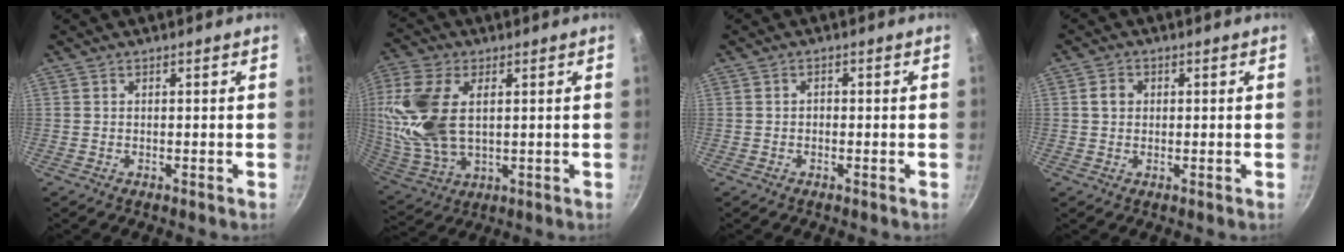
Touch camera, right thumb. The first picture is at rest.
{"total": 17.3, "force": [2.5, 9.9, 14.0], "torque": [-0.319, -0.005, 0.055]}
{"total": 0.9, "force": [-0.2, 0.7, 0.5], "torque": [0.000, 0.005, -0.007]}
{"total": 2.7, "force": [0.4, 2.4, 1.3], "torque": [-0.015, 0.005, 0.005]}